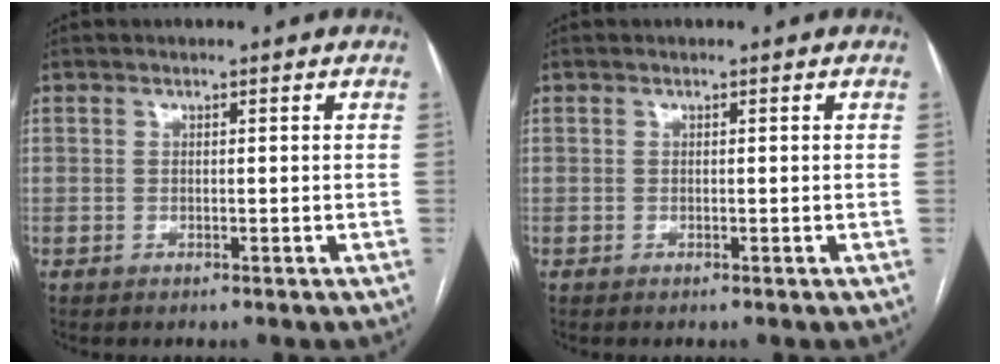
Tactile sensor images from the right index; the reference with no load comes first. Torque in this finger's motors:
{"motor_torque": [0.10, -0.12, 0.04, 0.01]}